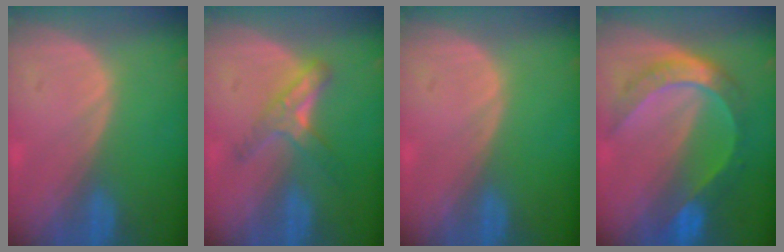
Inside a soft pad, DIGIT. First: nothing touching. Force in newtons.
{"total": 5.4, "press": 5.0, "slide": 2.1}
{"total": 0.0}
{"total": 8.3, "press": 8.2, "slide": 0.8}